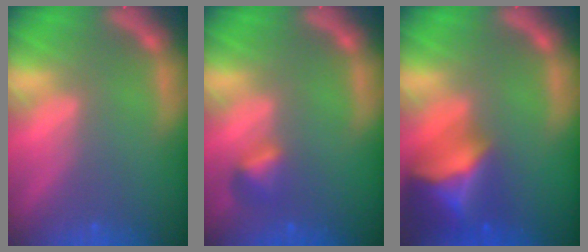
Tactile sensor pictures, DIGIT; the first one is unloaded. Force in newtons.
{"total": 1.9}
{"total": 8.9}